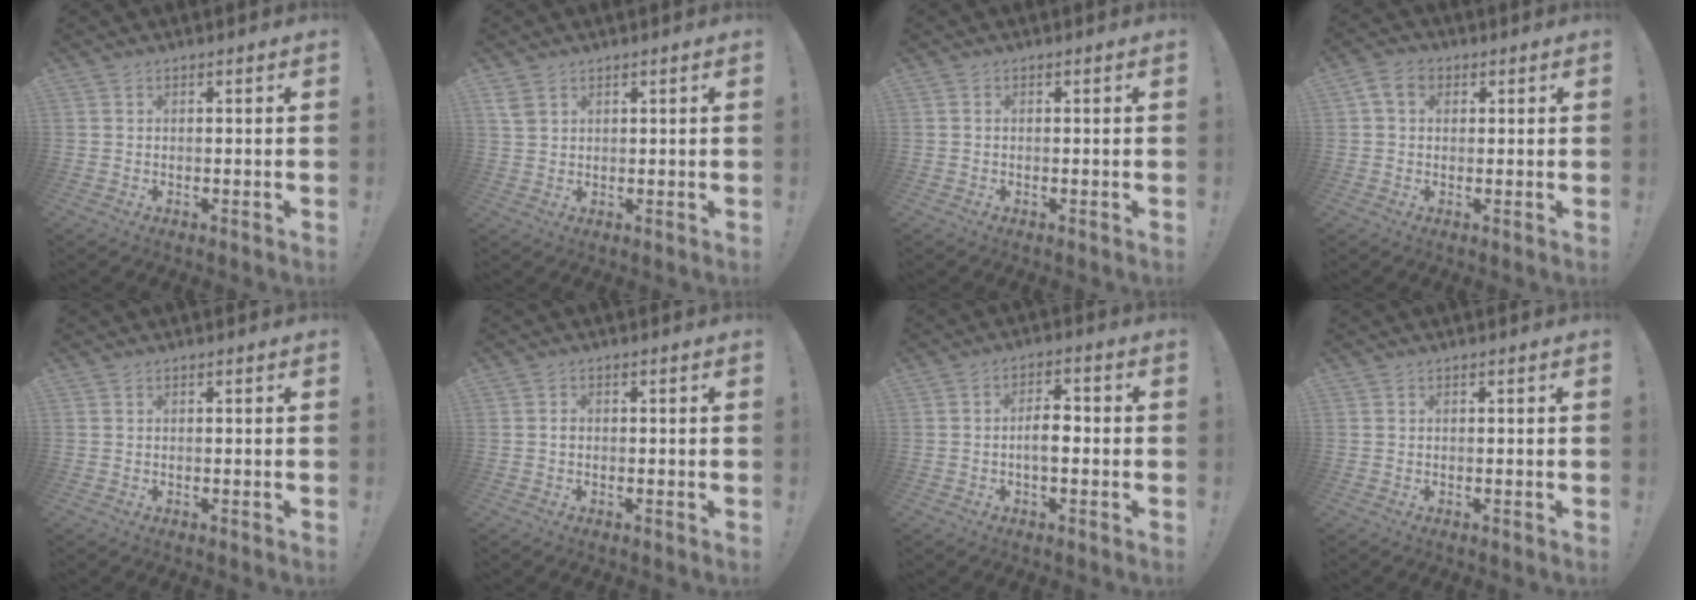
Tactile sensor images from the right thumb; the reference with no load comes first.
{"total": 3.4, "force": [2.2, 2.0, 1.7], "torque": [-0.023, -0.009, 0.042]}
{"total": 0.0}
{"total": 5.8, "force": [1.9, 4.2, 3.5], "torque": [-0.065, 0.002, 0.036]}
{"total": 0.0}
{"total": 0.7, "force": [-0.3, 0.5, 0.3], "torque": [-0.010, 0.005, -0.004]}
{"total": 6.0, "force": [-1.1, 2.8, 5.1], "torque": [-0.083, 0.008, -0.025]}
{"total": 0.0}